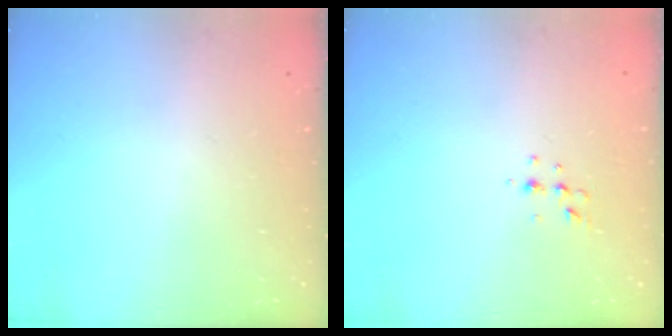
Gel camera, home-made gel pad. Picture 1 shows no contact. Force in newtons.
{"total": 3.8, "press": 3.6, "slide": 1.3}